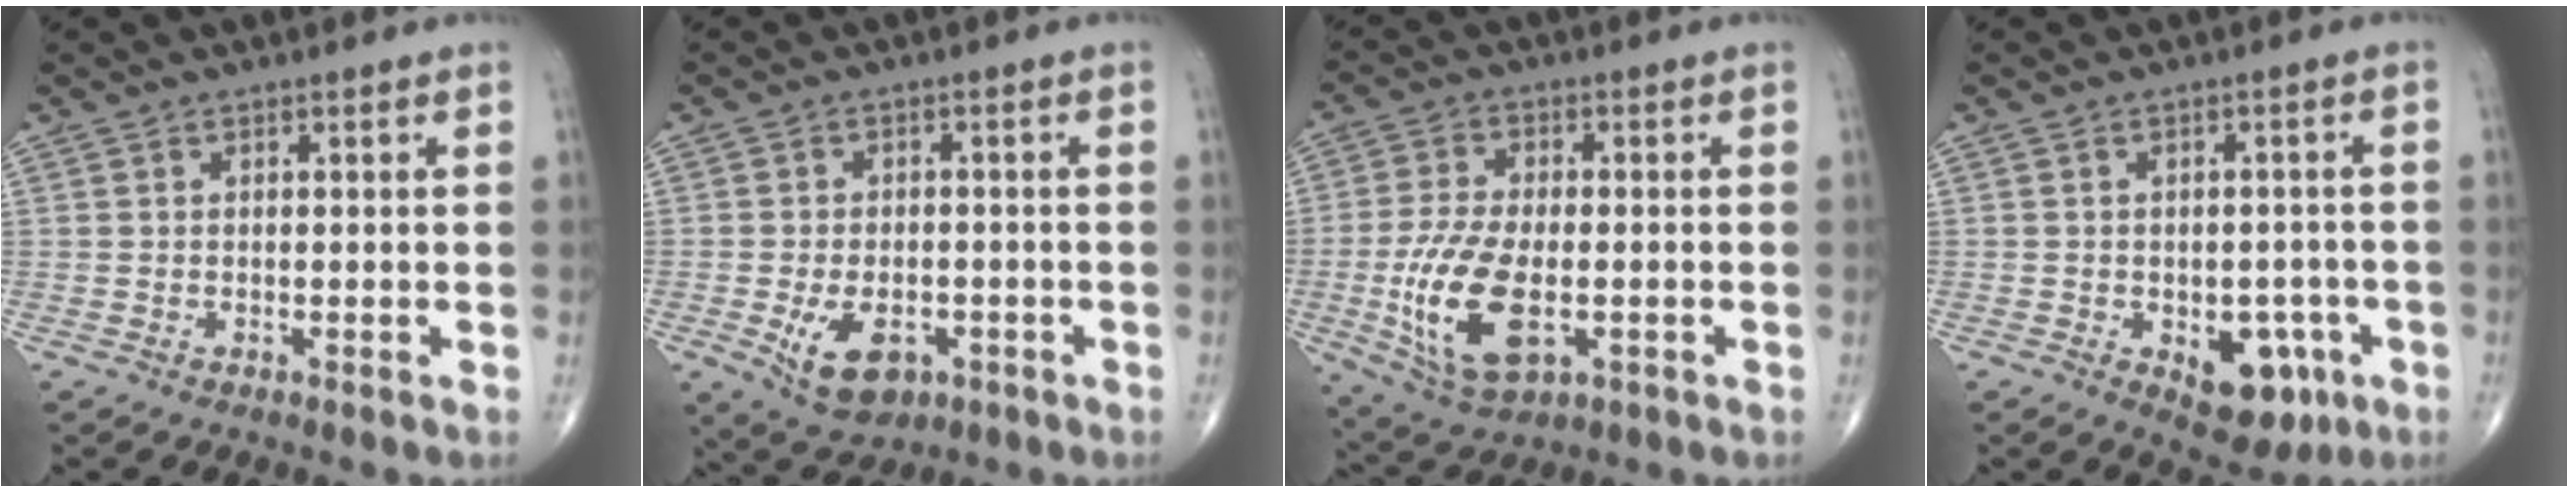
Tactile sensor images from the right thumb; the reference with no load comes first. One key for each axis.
{"total": 8.4, "fx": -2.9, "fy": 5.1, "fz": 5.9, "tx": -0.087, "ty": 0.004, "tz": -0.038}
{"total": 14.2, "fx": -3.0, "fy": 7.1, "fz": 11.9, "tx": -0.237, "ty": -0.003, "tz": -0.046}
{"total": 9.7, "fx": -3.6, "fy": 5.8, "fz": 6.8, "tx": -0.048, "ty": 0.014, "tz": -0.037}